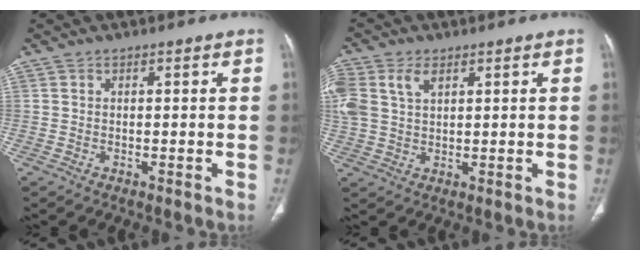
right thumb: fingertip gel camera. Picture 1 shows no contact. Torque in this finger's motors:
{"motor_torque": [0.10, 0.09, 0.03, 0.40, 0.15]}